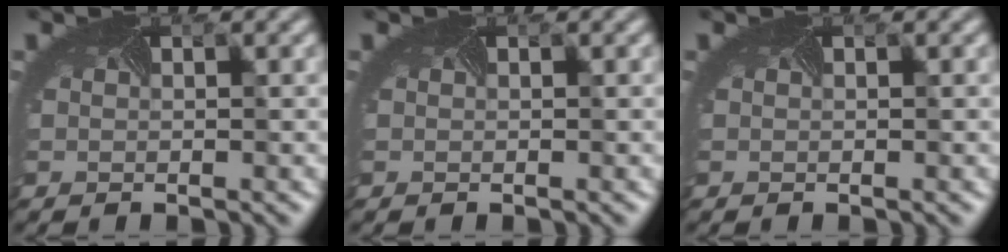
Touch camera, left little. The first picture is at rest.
{"total": 0.0}
{"total": 0.0}